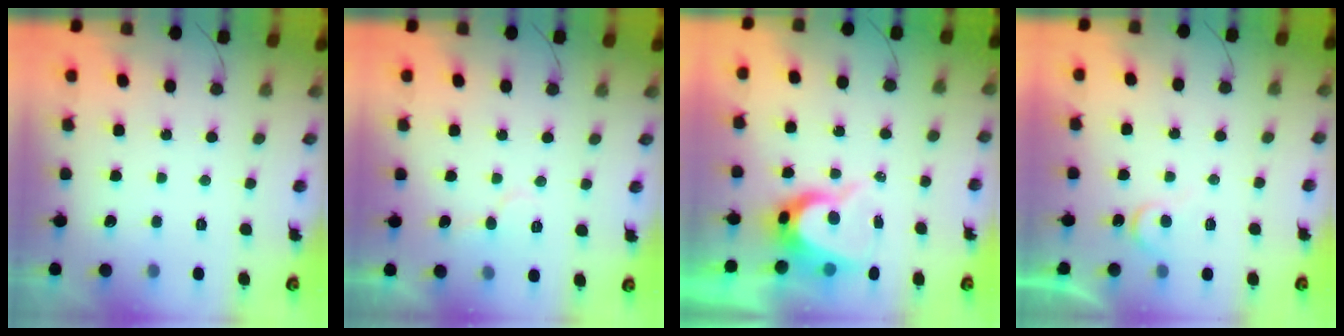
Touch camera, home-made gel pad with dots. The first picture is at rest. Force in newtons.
{"total": 5.5, "press": 5.5, "slide": 0.5}
{"total": 8.0, "press": 8.0, "slide": 0.6}
{"total": 5.6, "press": 5.6, "slide": 0.6}